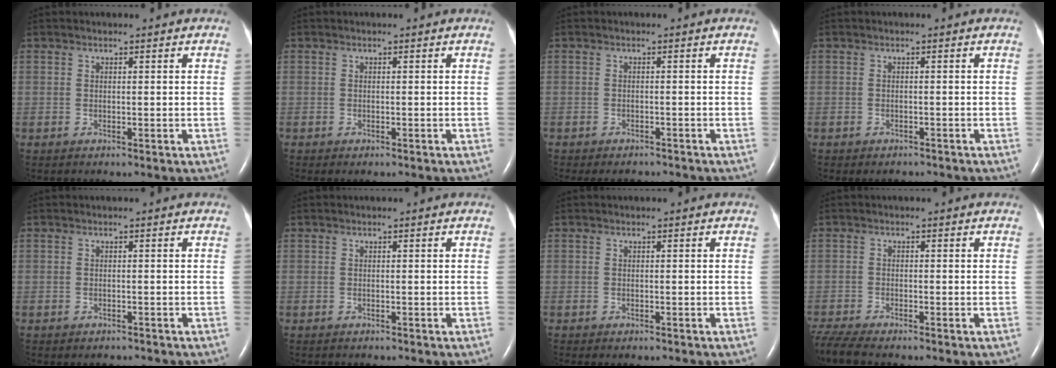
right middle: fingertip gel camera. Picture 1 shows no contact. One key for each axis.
{"total": 0.8, "fx": -0.6, "fy": 0.3, "fz": 0.4, "tx": -0.009, "ty": -0.002, "tz": -0.007}
{"total": 6.6, "fx": -6.0, "fy": 2.1, "fz": 1.7, "tx": -0.020, "ty": -0.004, "tz": -0.073}
{"total": 2.6, "fx": -2.3, "fy": 1.0, "fz": 0.4, "tx": -0.007, "ty": -0.002, "tz": -0.029}
{"total": 1.6, "fx": -1.4, "fy": 0.6, "fz": 0.2, "tx": -0.009, "ty": -0.001, "tz": -0.019}
{"total": 0.7, "fx": -0.7, "fy": 0.2, "fz": 0.2, "tx": -0.011, "ty": -0.001, "tz": -0.008}
{"total": 1.7, "fx": -1.4, "fy": 0.6, "fz": 0.8, "tx": -0.013, "ty": -0.004, "tz": -0.015}
{"total": 5.0, "fx": -4.6, "fy": 0.0, "fz": 2.0, "tx": -0.047, "ty": -0.018, "tz": -0.084}